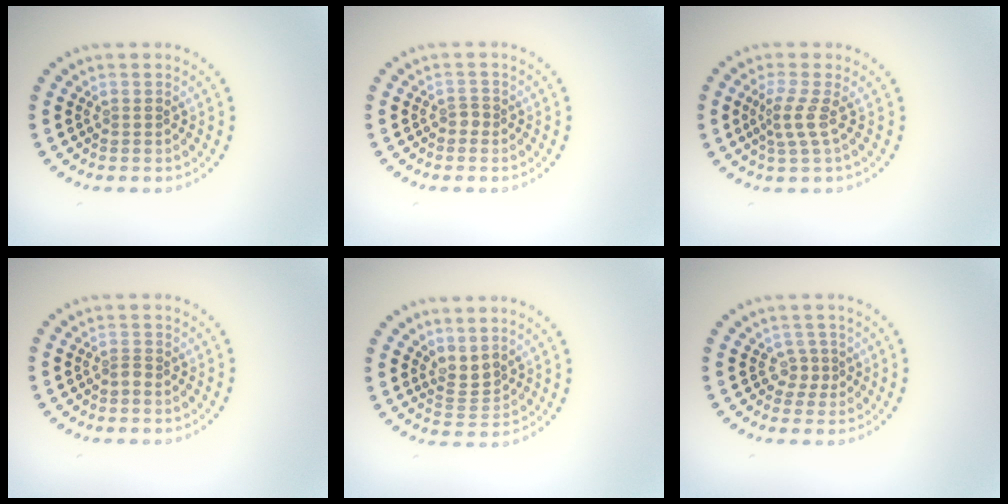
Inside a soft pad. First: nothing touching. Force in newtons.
{"total": 0.9, "press": 0.6, "slide": 0.7}
{"total": 2.2, "press": 1.5, "slide": 1.6}
{"total": 0.9, "press": 0.5, "slide": 0.7}
{"total": 2.0, "press": 1.4, "slide": 1.4}
{"total": 1.6, "press": 1.1, "slide": 1.3}